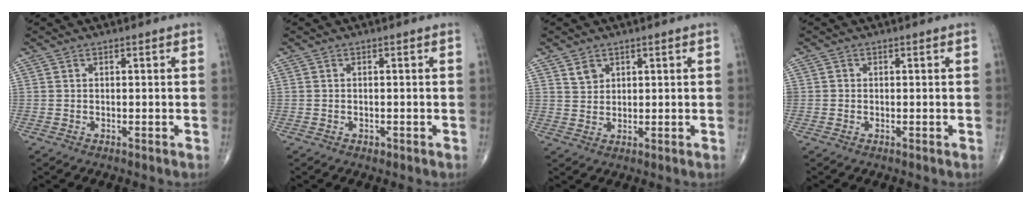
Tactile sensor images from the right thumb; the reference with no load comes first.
{"total": 0.7, "force": [-0.3, 0.5, 0.3], "torque": [-0.006, 0.000, -0.003]}
{"total": 2.8, "force": [1.7, 1.9, 0.9], "torque": [-0.005, -0.012, 0.034]}
{"total": 0.7, "force": [-0.1, 0.6, 0.1], "torque": [0.003, 0.004, -0.003]}